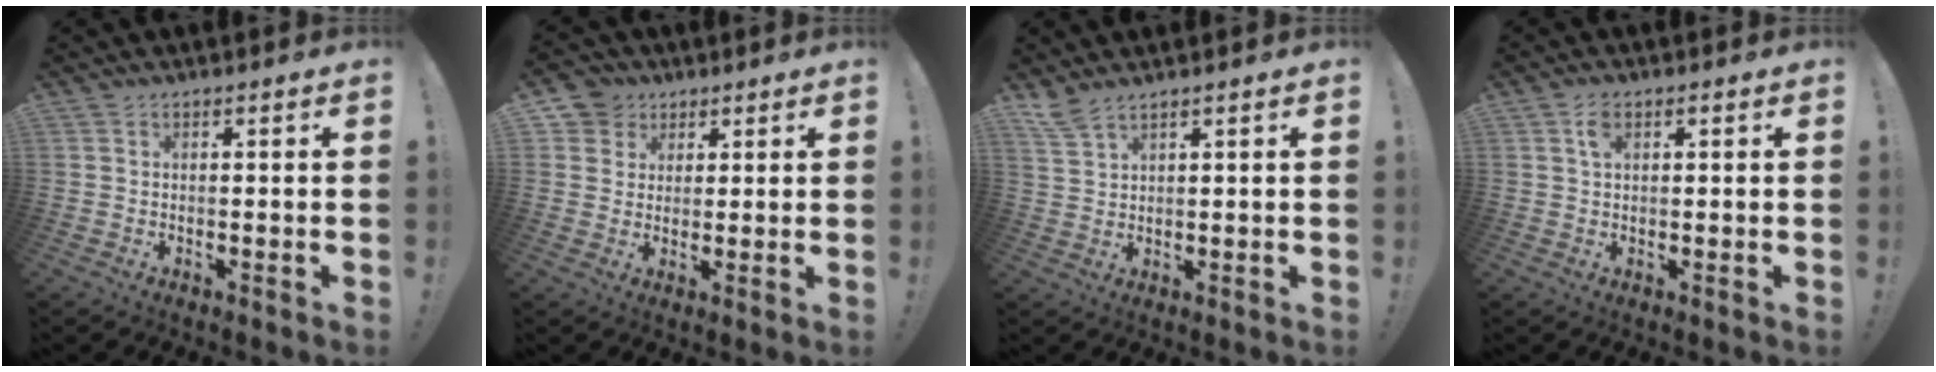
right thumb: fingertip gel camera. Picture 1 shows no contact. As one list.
[{"total": 5.8, "force": [2.6, 5.2, 0.7], "torque": [-0.011, -0.014, 0.051]}, {"total": 4.4, "force": [3.6, 0.9, 2.3], "torque": [-0.053, -0.016, 0.069]}, {"total": 3.2, "force": [1.1, 1.8, 2.3], "torque": [-0.036, 0.001, 0.017]}]